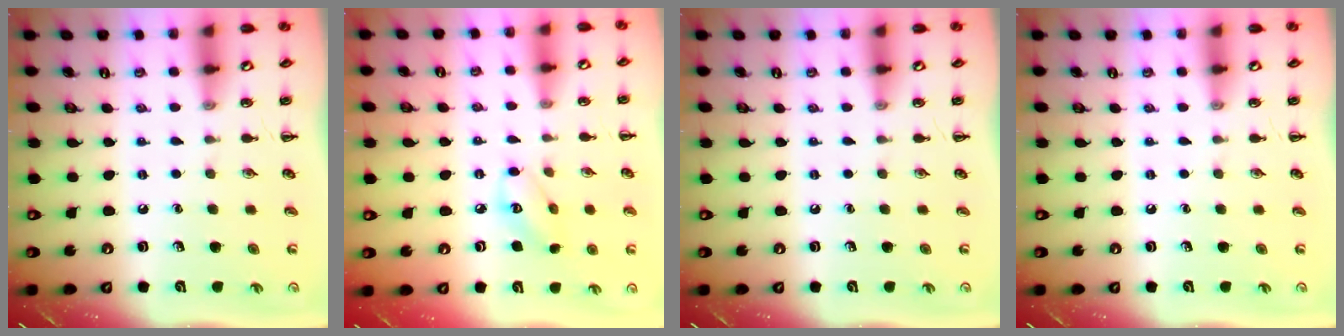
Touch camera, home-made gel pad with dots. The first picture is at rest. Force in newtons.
{"total": 5.9, "press": 5.8, "slide": 0.8}
{"total": 0.0}
{"total": 0.0}